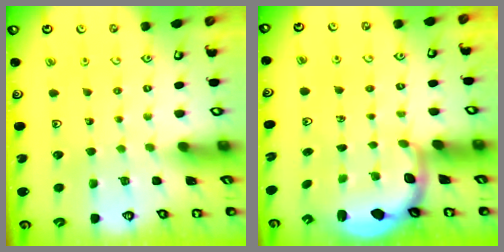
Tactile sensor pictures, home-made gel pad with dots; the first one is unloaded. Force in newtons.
{"total": 2.2, "press": 1.7, "slide": 1.4}